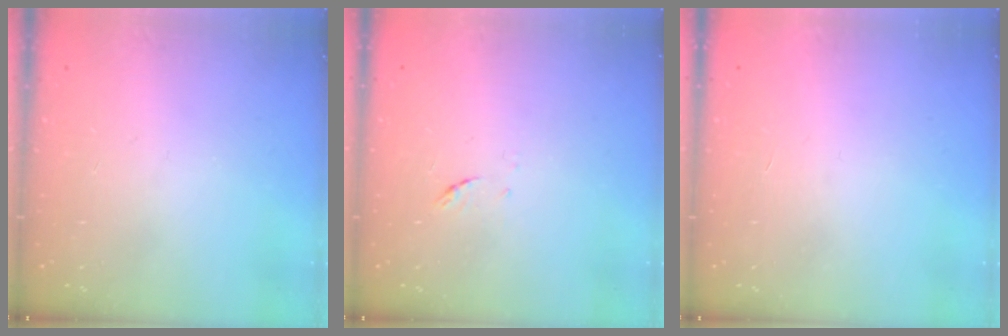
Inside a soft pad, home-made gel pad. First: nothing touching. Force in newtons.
{"total": 4.8, "press": 4.6, "slide": 1.3}
{"total": 1.7, "press": 1.7, "slide": 0.1}